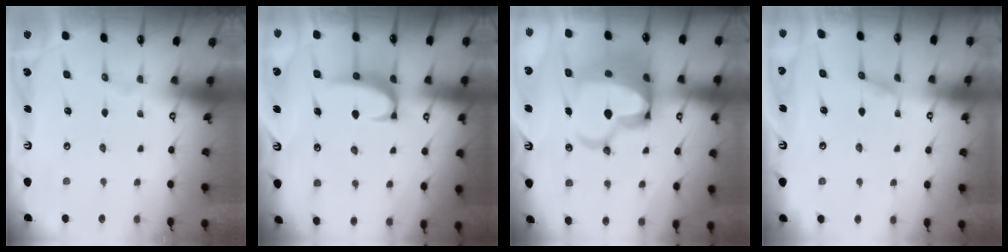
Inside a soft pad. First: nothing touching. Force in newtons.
{"total": 2.3, "press": 2.3, "slide": 0.6}
{"total": 17.6, "press": 17.4, "slide": 2.3}
{"total": 1.0, "press": 0.8, "slide": 0.7}